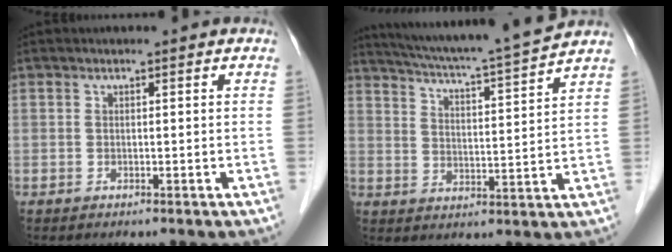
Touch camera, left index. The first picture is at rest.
{"total": 14.5, "force": [13.4, -1.5, 5.4], "torque": [-0.101, -0.017, 0.199]}